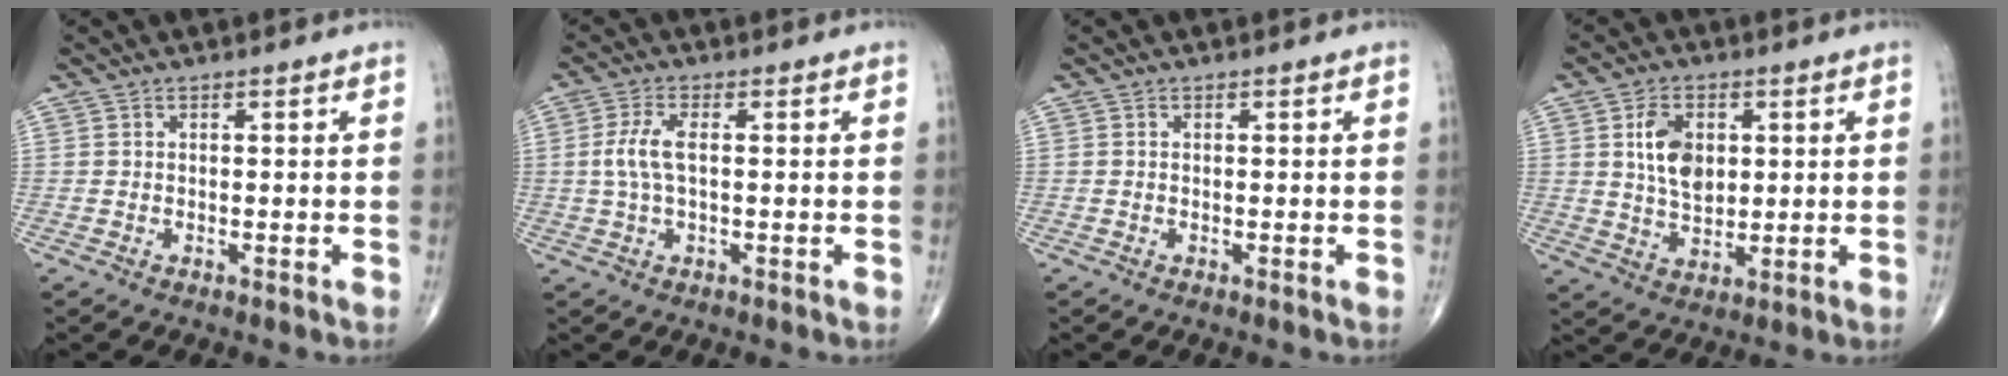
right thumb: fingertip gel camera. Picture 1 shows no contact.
{"total": 5.1, "force": [0.3, 2.0, 4.6], "torque": [-0.115, 0.008, 0.002]}
{"total": 0.0}
{"total": 8.3, "force": [1.9, 5.4, 6.0], "torque": [-0.088, -0.010, 0.038]}